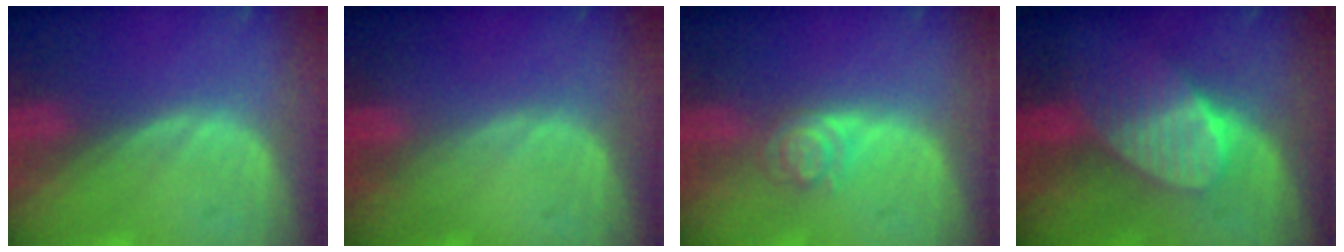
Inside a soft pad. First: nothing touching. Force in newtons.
{"total": 0.0}
{"total": 3.9, "press": 3.6, "slide": 1.6}
{"total": 7.5, "press": 7.1, "slide": 2.3}